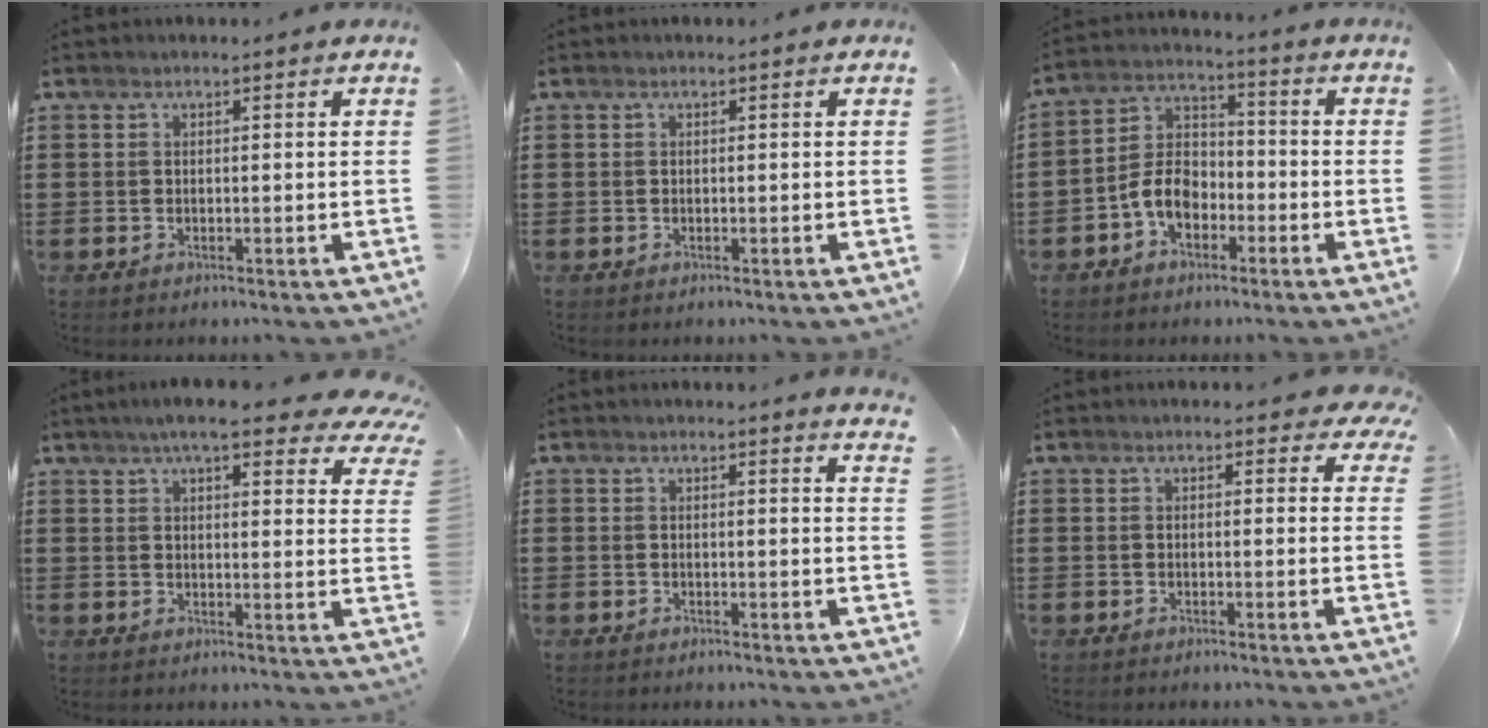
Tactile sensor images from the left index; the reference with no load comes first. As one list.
[{"total": 0.0}, {"total": 6.8, "force": [-3.4, 4.4, 3.9], "torque": [-0.098, 0.009, -0.072]}, {"total": 7.8, "force": [6.4, 1.3, 4.3], "torque": [-0.086, -0.014, 0.113]}, {"total": 1.3, "force": [1.3, 0.0, 0.2], "torque": [-0.002, -0.004, 0.025]}, {"total": 1.9, "force": [1.6, 0.6, 0.9], "torque": [-0.015, 0.003, 0.028]}]